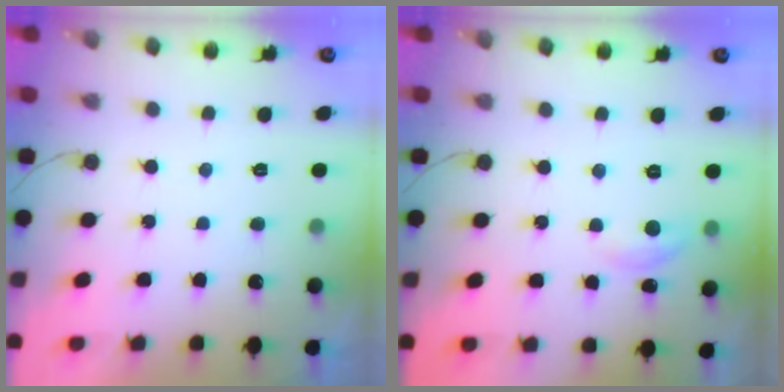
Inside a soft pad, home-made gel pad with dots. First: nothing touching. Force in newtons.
{"total": 3.9, "press": 3.9, "slide": 0.4}